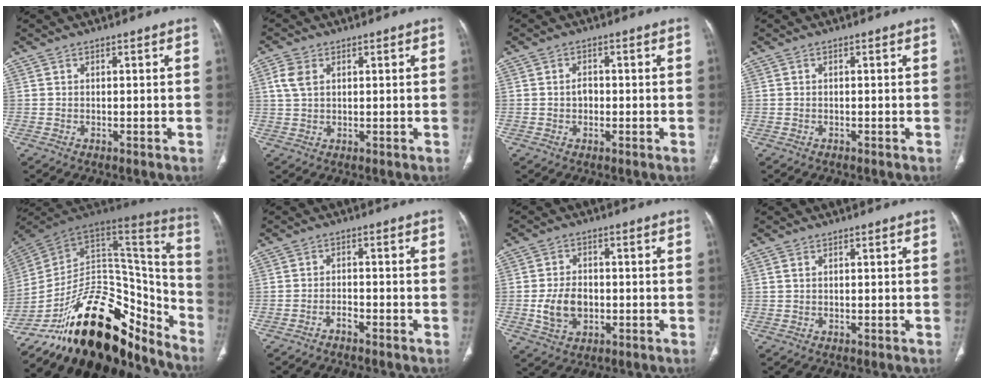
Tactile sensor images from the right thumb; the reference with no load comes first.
{"total": 4.1, "force": [1.3, 2.8, 2.7], "torque": [-0.062, 0.005, 0.029]}
{"total": 4.4, "force": [-0.3, 3.2, 3.0], "torque": [-0.045, 0.011, -0.007]}
{"total": 0.0}
{"total": 33.3, "force": [-21.9, 15.6, 19.7], "torque": [-0.271, 0.081, -0.335]}
{"total": 1.8, "force": [-1.6, 0.5, 0.7], "torque": [-0.019, 0.016, -0.028]}
{"total": 7.5, "force": [-1.3, 5.3, 5.1], "torque": [-0.084, 0.007, -0.018]}
{"total": 0.6, "force": [0.2, 0.5, 0.3], "torque": [-0.008, 0.000, 0.003]}